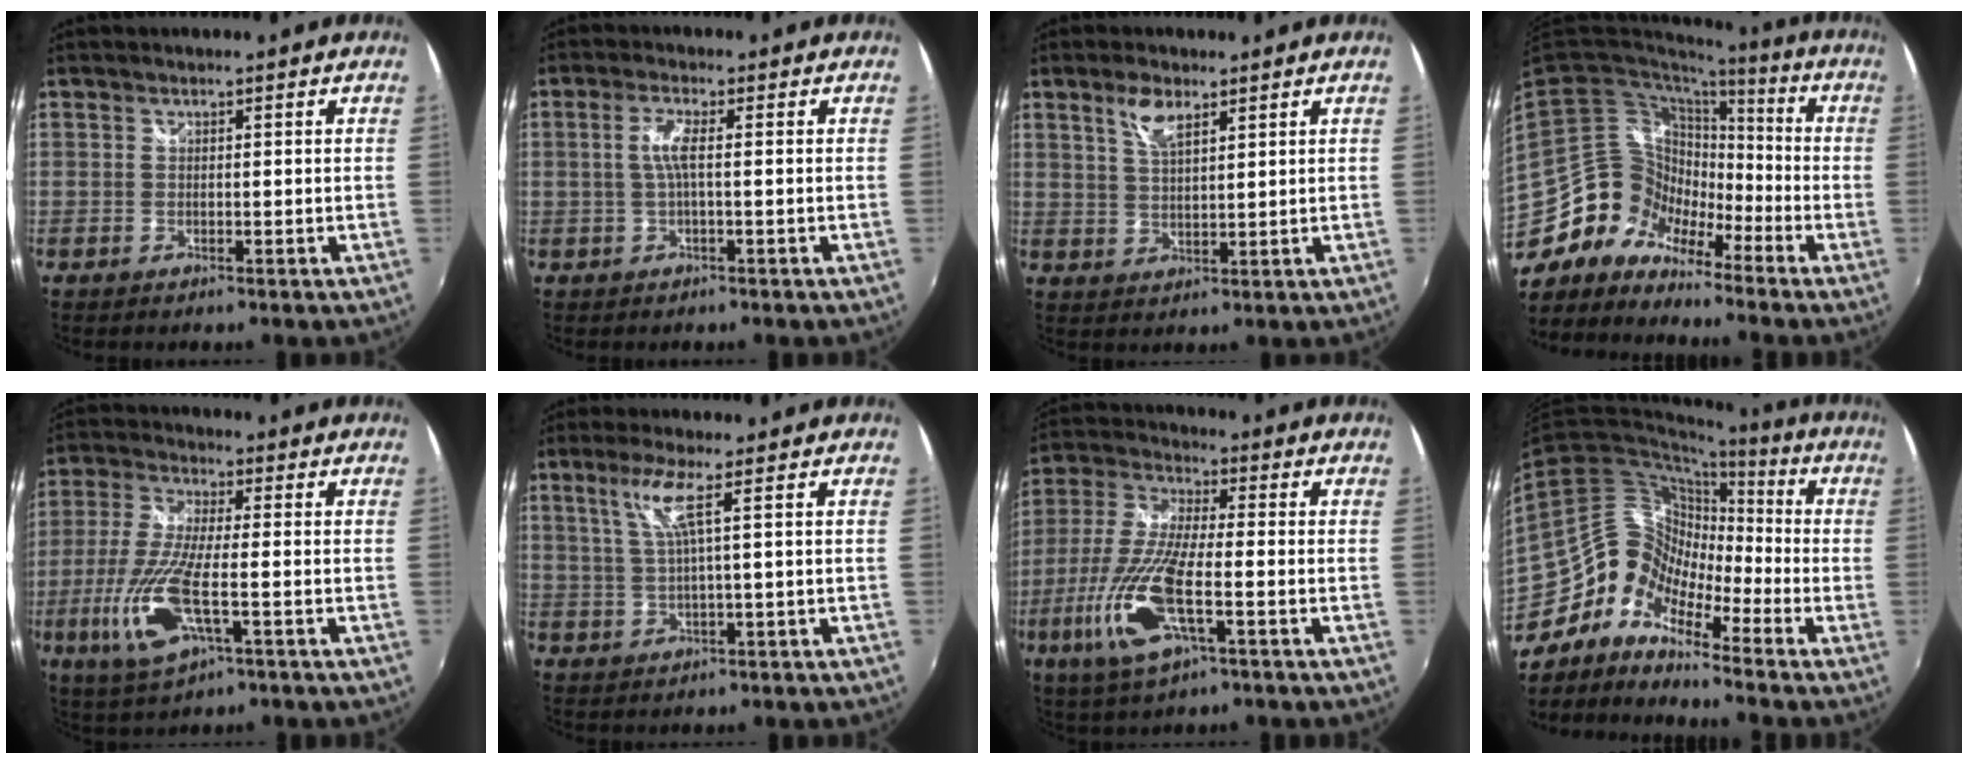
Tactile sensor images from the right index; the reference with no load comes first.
{"total": 3.2, "force": [-0.1, 0.1, 3.2], "torque": [-0.066, 0.002, -0.001]}
{"total": 4.8, "force": [3.0, 1.7, 3.4], "torque": [-0.064, 0.004, 0.057]}
{"total": 12.8, "force": [-9.4, 8.1, 3.3], "torque": [-0.061, 0.030, -0.183]}
{"total": 13.6, "force": [-4.4, 3.9, 12.3], "torque": [-0.273, -0.017, -0.086]}
{"total": 5.0, "force": [2.0, -0.8, 4.5], "torque": [-0.085, 0.002, 0.048]}
{"total": 15.6, "force": [-5.6, 4.3, 13.9], "torque": [-0.311, -0.017, -0.113]}
{"total": 12.0, "force": [-7.7, 6.6, 6.4], "torque": [-0.102, 0.015, -0.170]}